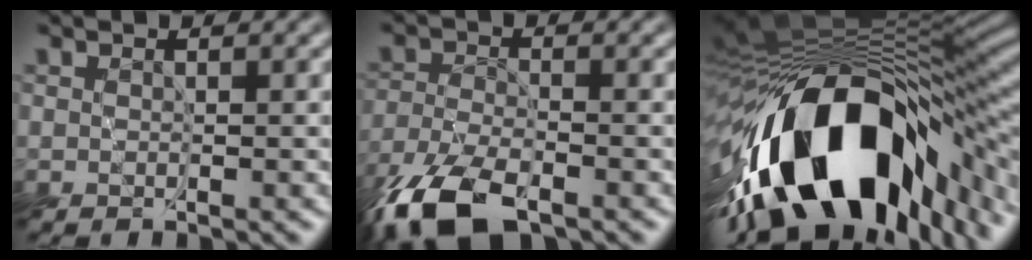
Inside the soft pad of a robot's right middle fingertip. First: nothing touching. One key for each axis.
{"total": 8.3, "fx": -5.9, "fy": 3.2, "fz": 4.8, "tx": -0.105, "ty": -0.023, "tz": -0.120}
{"total": 16.8, "fx": -7.1, "fy": 7.9, "fz": 13.0, "tx": -0.219, "ty": -0.007, "tz": -0.110}